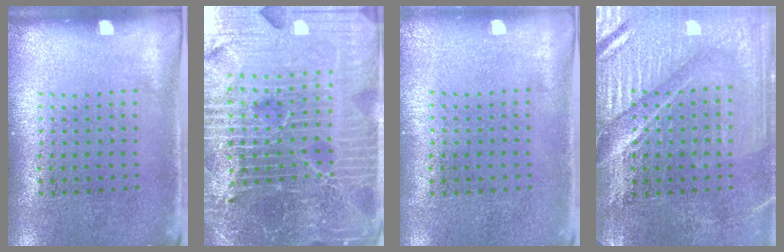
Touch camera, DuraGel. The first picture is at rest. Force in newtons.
{"total": 7.3, "press": 6.3, "slide": 3.7}
{"total": 0.0}
{"total": 4.0, "press": 3.7, "slide": 1.6}